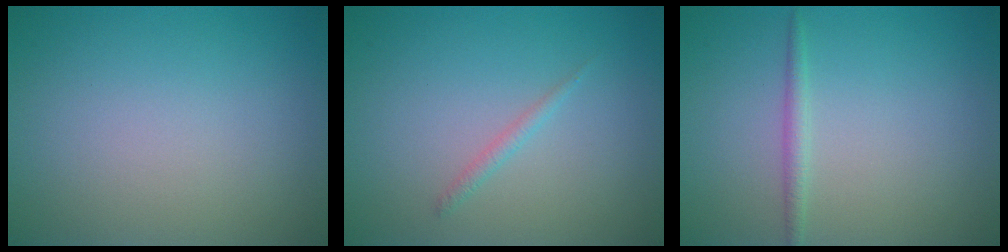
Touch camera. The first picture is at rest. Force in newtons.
{"total": 0.9, "press": 0.9, "slide": 0.0}
{"total": 1.2, "press": 1.2, "slide": 0.0}